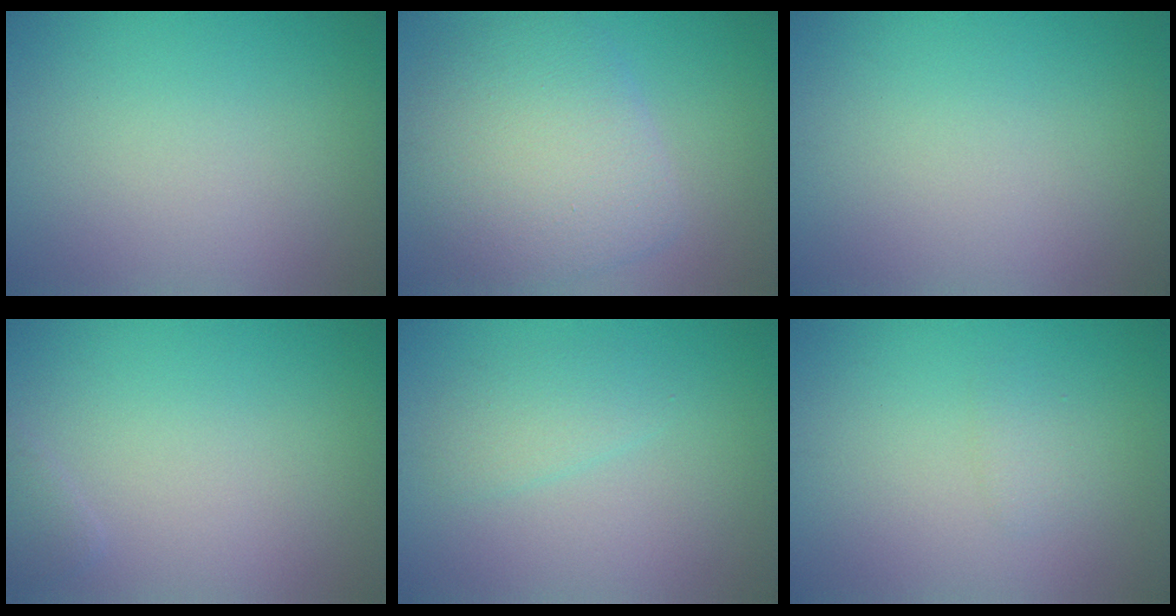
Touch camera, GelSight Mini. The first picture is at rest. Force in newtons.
{"total": 7.2, "press": 7.2, "slide": 0.7}
{"total": 0.0}
{"total": 0.9, "press": 0.9, "slide": 0.1}
{"total": 2.0, "press": 2.0, "slide": 0.1}
{"total": 1.0, "press": 1.0, "slide": 0.1}